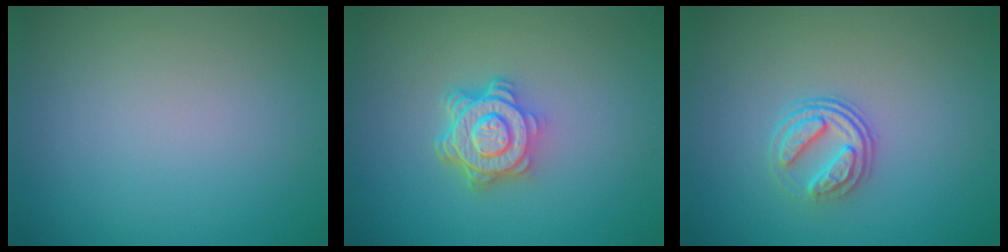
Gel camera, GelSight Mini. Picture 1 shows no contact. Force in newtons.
{"total": 4.8, "press": 3.7, "slide": 3.1}
{"total": 2.5, "press": 1.9, "slide": 1.6}